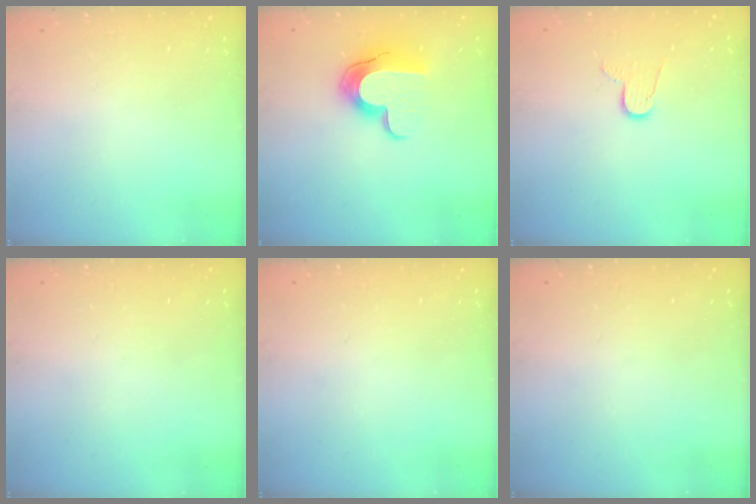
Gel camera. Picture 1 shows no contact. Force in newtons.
{"total": 12.5, "press": 12.5, "slide": 0.7}
{"total": 7.2, "press": 7.2, "slide": 0.6}
{"total": 0.0}
{"total": 0.0}
{"total": 0.0}